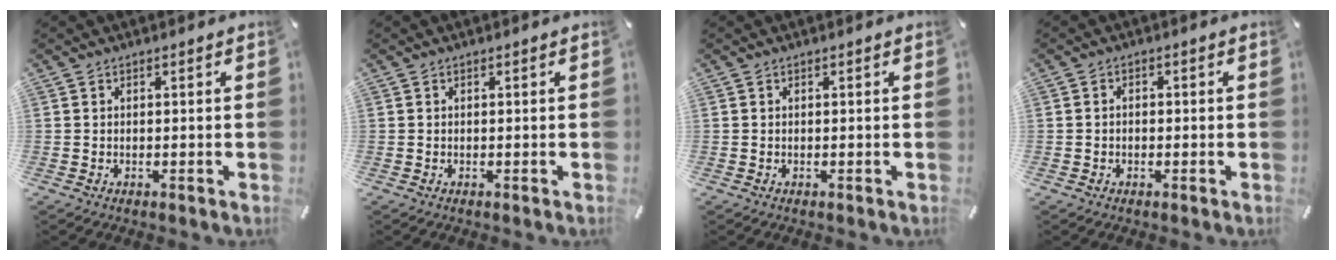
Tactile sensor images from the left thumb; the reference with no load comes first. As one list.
[{"total": 0.0}, {"total": 0.0}, {"total": 1.4, "force": [-0.7, 1.2, 0.6], "torque": [-0.012, 0.005, -0.016]}]